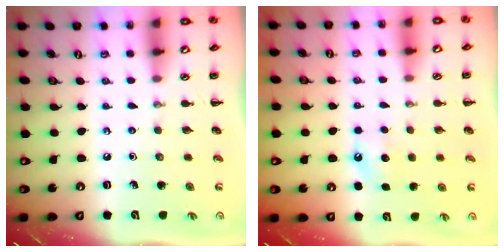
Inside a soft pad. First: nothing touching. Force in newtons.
{"total": 6.8, "press": 6.6, "slide": 1.8}